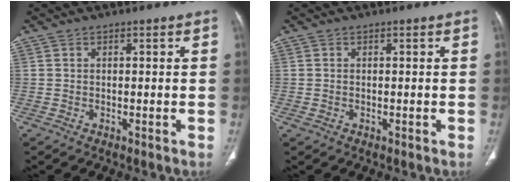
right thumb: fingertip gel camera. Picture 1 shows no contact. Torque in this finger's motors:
{"motor_torque": [0.18, -0.01, -0.04, -0.09, -0.02]}